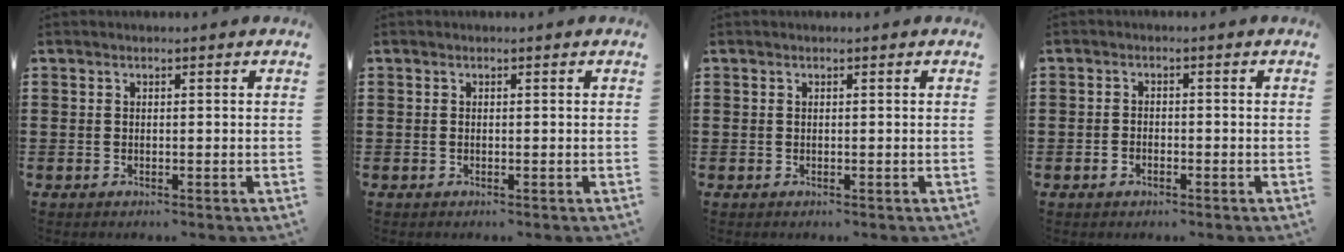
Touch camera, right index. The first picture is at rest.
{"total": 0.0}
{"total": 0.0}
{"total": 1.1, "force": [-0.8, 0.7, 0.4], "torque": [-0.010, -0.001, -0.016]}